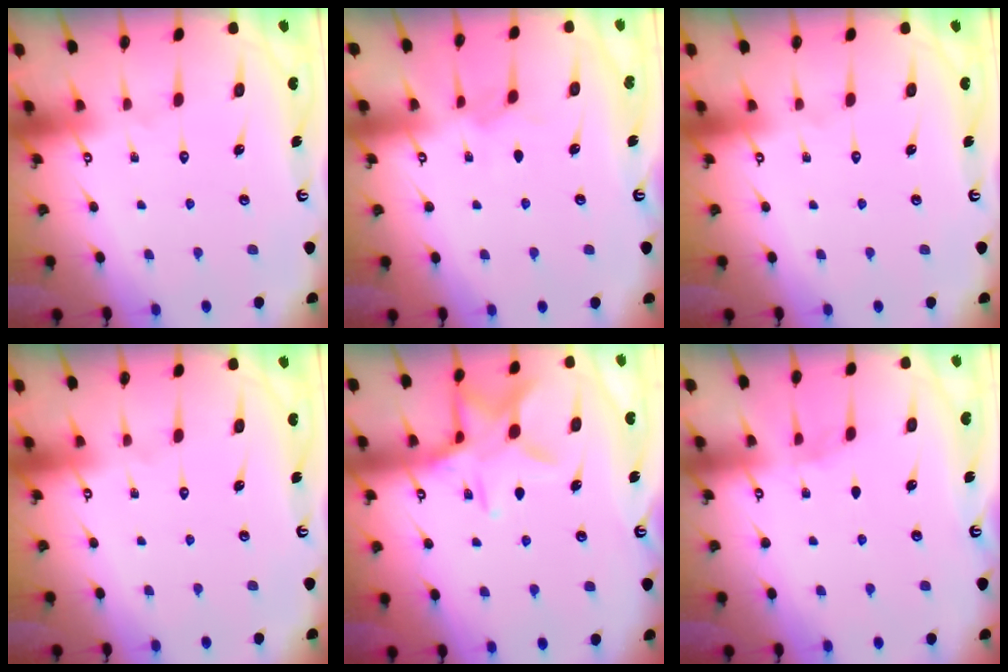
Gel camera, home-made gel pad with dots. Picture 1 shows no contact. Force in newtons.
{"total": 3.8, "press": 3.7, "slide": 0.5}
{"total": 0.0}
{"total": 0.0}
{"total": 12.9, "press": 12.9, "slide": 0.7}
{"total": 3.7, "press": 2.9, "slide": 2.3}